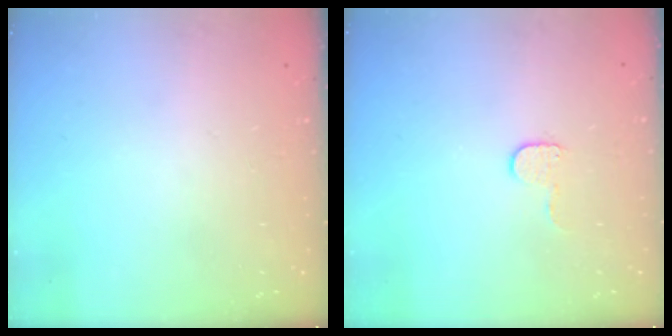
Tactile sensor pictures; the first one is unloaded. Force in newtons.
{"total": 5.0, "press": 4.9, "slide": 0.5}